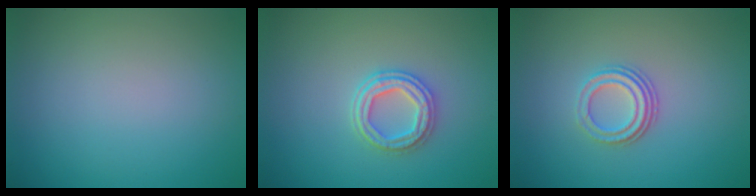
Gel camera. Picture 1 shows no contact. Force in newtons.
{"total": 3.1, "press": 2.8, "slide": 1.3}
{"total": 3.0, "press": 2.2, "slide": 2.0}